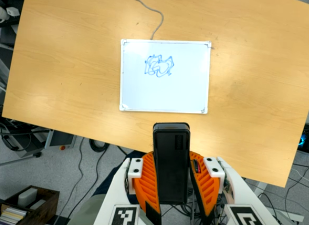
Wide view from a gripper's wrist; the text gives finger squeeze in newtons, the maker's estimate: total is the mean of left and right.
{"total": 9.2, "left": 7.1, "right": 11.2}